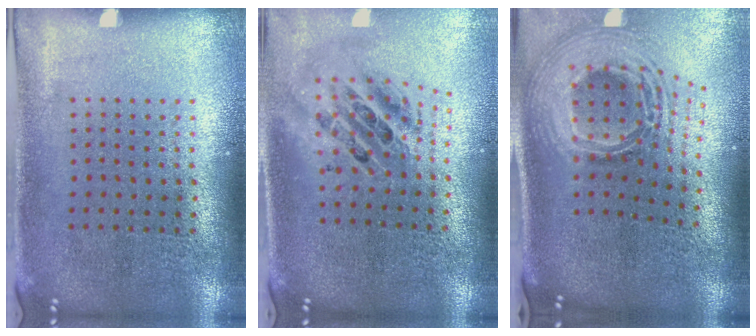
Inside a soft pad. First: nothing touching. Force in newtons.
{"total": 2.1, "press": 1.6, "slide": 1.4}
{"total": 3.0, "press": 2.0, "slide": 2.2}